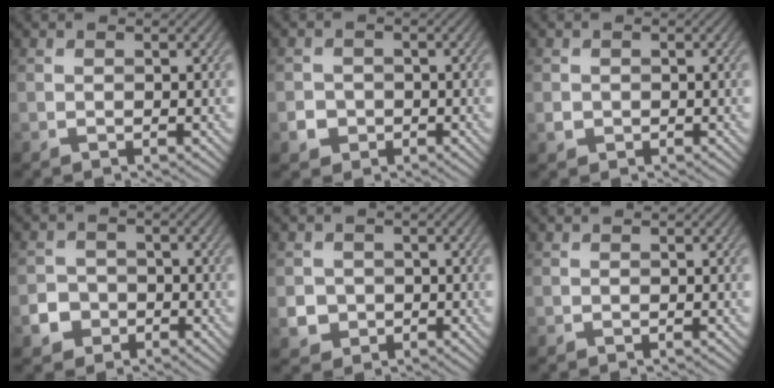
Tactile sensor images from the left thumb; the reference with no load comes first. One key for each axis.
{"total": 2.4, "fx": -0.9, "fy": 2.1, "fz": 0.6, "tx": -0.009, "ty": -0.004, "tz": -0.017}
{"total": 1.2, "fx": -0.2, "fy": 1.1, "fz": 0.3, "tx": -0.004, "ty": -0.006, "tz": -0.006}
{"total": 4.1, "fx": -2.0, "fy": 3.5, "fz": 1.0, "tx": -0.016, "ty": -0.006, "tz": -0.045}
{"total": 3.3, "fx": -0.6, "fy": 3.1, "fz": 0.9, "tx": -0.021, "ty": -0.008, "tz": -0.016}
{"total": 0.0}